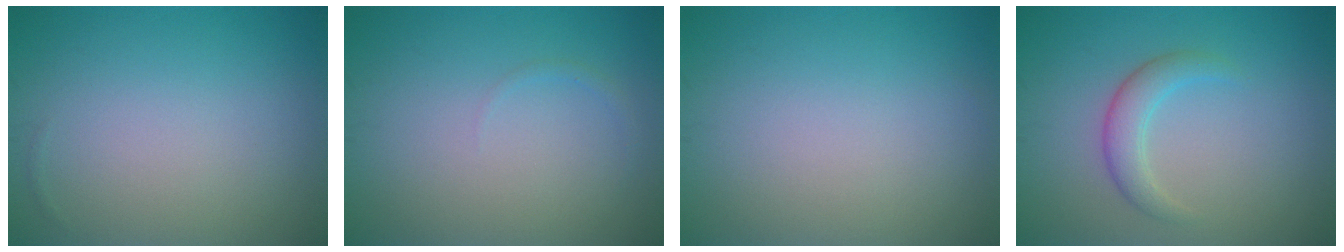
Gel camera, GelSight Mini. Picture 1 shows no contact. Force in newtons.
{"total": 0.5, "press": 0.5, "slide": 0.1}
{"total": 0.0}
{"total": 2.7, "press": 2.7, "slide": 0.1}